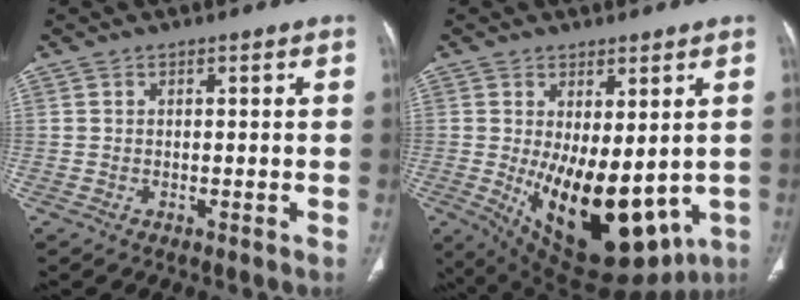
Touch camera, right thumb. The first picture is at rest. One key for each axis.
{"total": 19.1, "fx": -2.7, "fy": 9.5, "fz": 16.3, "tx": -0.229, "ty": -0.029, "tz": -0.005}